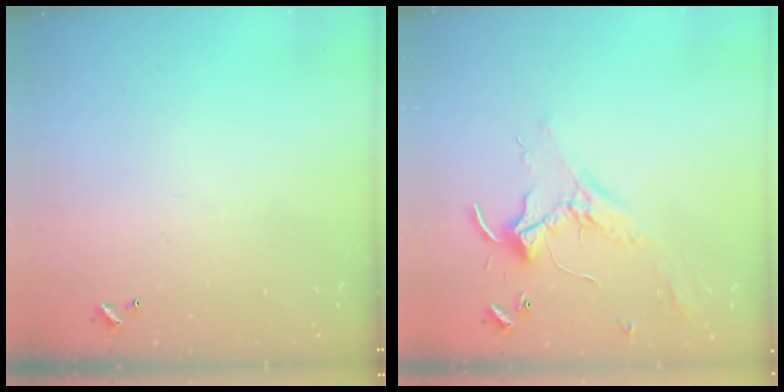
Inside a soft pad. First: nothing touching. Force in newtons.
{"total": 2.3, "press": 2.3, "slide": 0.5}